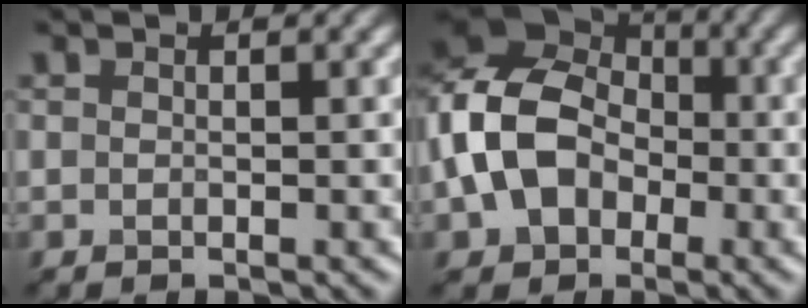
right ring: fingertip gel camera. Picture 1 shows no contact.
{"total": 10.8, "force": [-1.8, 8.1, 6.9], "torque": [-0.149, -0.006, -0.042]}